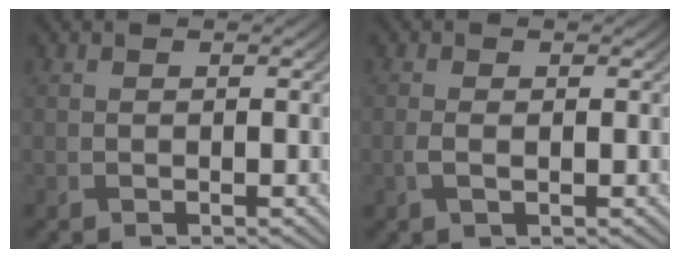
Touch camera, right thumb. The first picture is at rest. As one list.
[{"total": 1.4, "force": [-0.4, 0.5, 1.3], "torque": [-0.033, 0.001, -0.009]}]